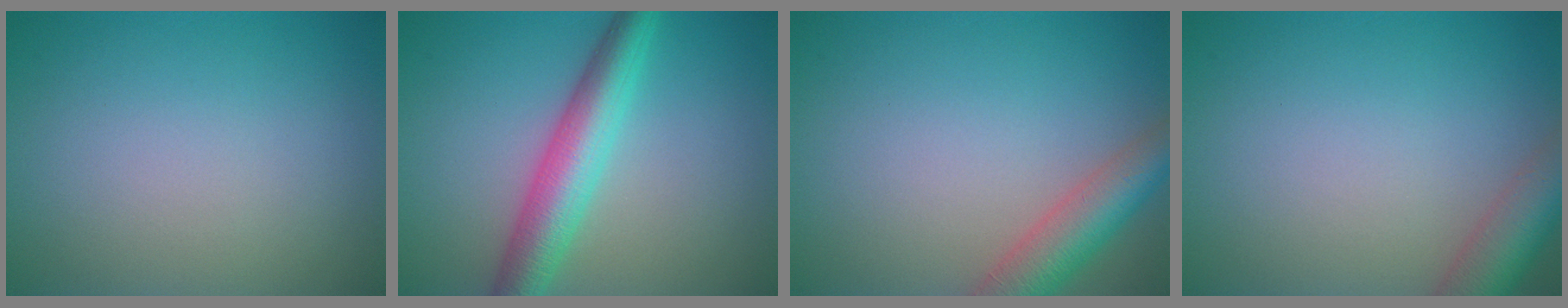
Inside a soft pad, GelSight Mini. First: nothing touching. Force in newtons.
{"total": 5.8, "press": 5.8, "slide": 0.1}
{"total": 5.0, "press": 5.0, "slide": 0.3}
{"total": 4.9, "press": 4.8, "slide": 0.4}